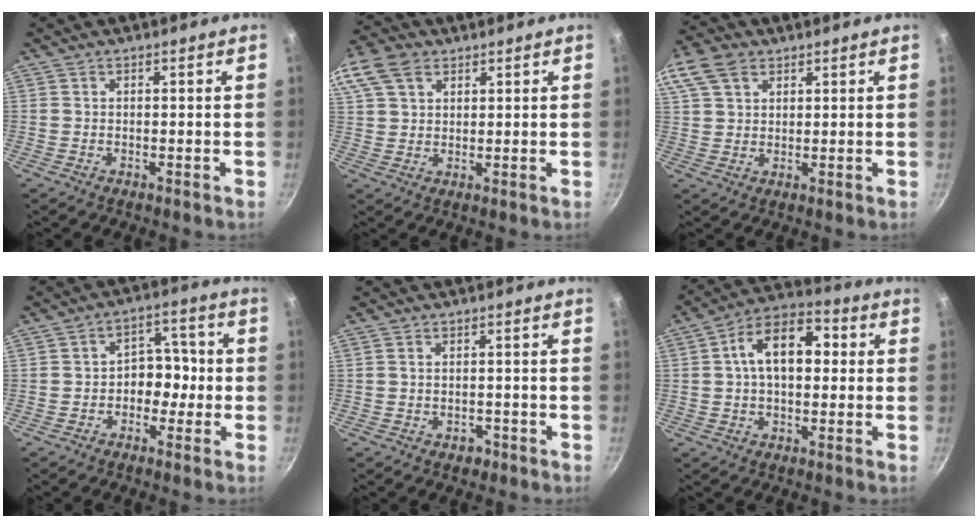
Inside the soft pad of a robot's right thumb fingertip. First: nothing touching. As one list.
[{"total": 13.3, "force": [6.7, 9.0, 7.0], "torque": [-0.158, 0.027, 0.128]}, {"total": 10.7, "force": [5.6, 7.2, 5.7], "torque": [-0.117, 0.017, 0.105]}, {"total": 6.6, "force": [-1.2, 5.1, 4.1], "torque": [0.003, 0.031, -0.025]}, {"total": 2.1, "force": [-1.1, 1.4, 1.0], "torque": [-0.008, 0.015, -0.008]}, {"total": 12.7, "force": [1.7, 7.7, 9.9], "torque": [-0.121, 0.032, 0.010]}]